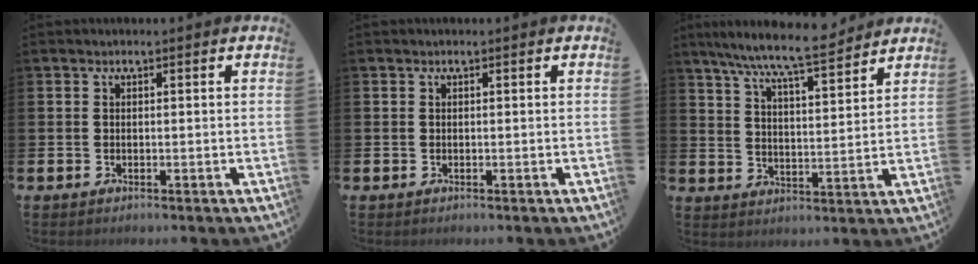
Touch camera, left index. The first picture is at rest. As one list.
[{"total": 0.0}, {"total": 8.6, "force": [7.9, 0.3, 3.3], "torque": [-0.087, -0.046, 0.139]}]